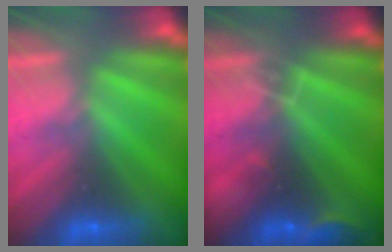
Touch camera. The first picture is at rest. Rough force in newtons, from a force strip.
{"total": 2.9}